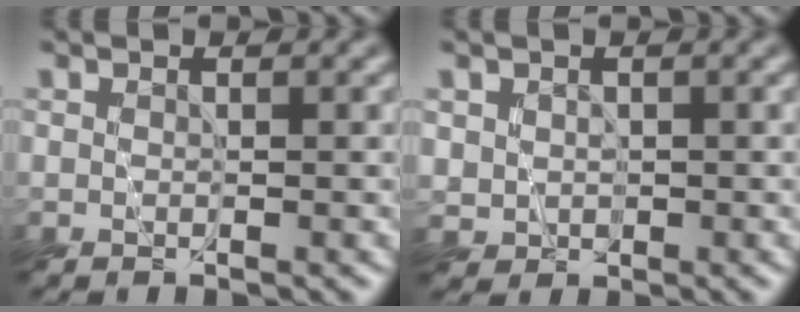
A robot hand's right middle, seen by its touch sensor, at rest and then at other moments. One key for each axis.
{"total": 1.2, "fx": 0.3, "fy": 1.2, "fz": -0.1, "tx": 0.001, "ty": -0.003, "tz": 0.006}